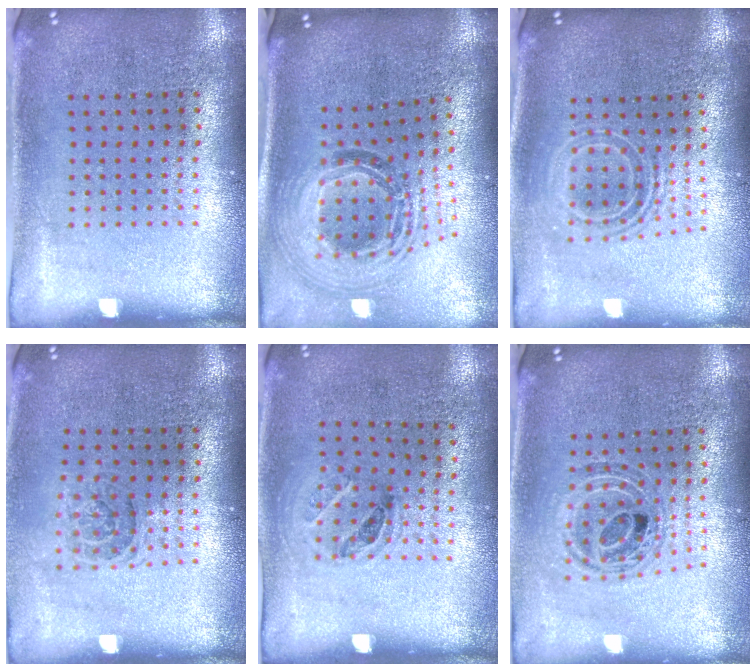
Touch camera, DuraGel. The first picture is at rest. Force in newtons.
{"total": 1.8, "press": 1.5, "slide": 1.0}
{"total": 1.7, "press": 1.3, "slide": 1.1}
{"total": 1.2, "press": 1.0, "slide": 0.6}
{"total": 1.0, "press": 0.7, "slide": 0.7}
{"total": 0.7, "press": 0.7, "slide": 0.2}